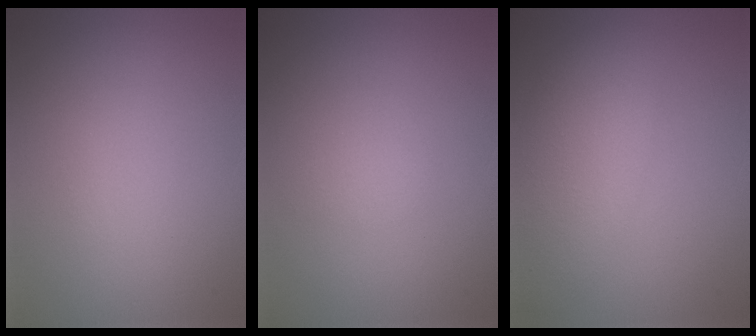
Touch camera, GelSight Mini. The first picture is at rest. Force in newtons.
{"total": 0.7, "press": 0.7, "slide": 0.0}
{"total": 6.1, "press": 6.1, "slide": 0.5}